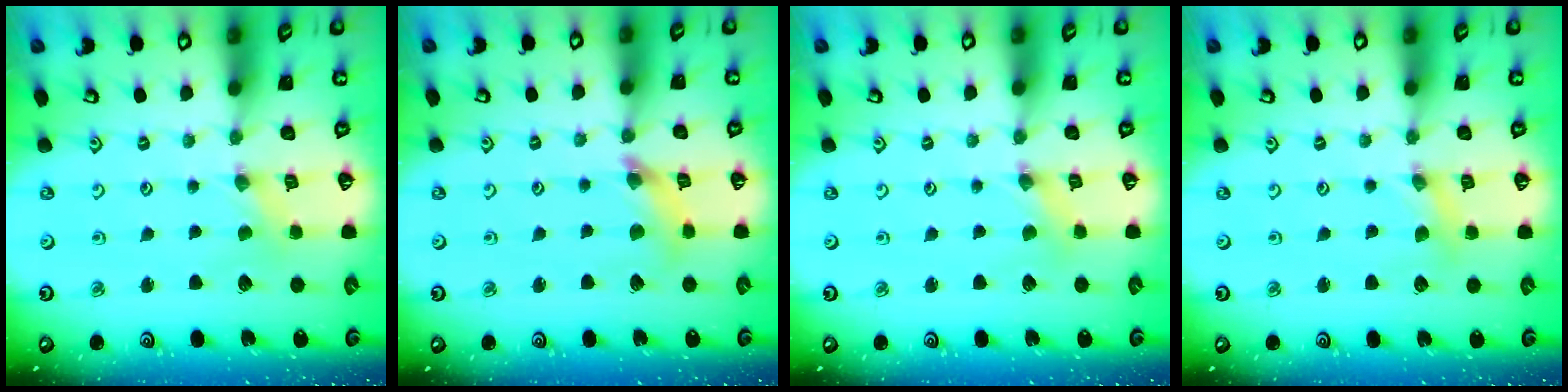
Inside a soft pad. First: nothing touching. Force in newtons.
{"total": 6.9, "press": 6.8, "slide": 0.8}
{"total": 1.6, "press": 1.6, "slide": 0.3}
{"total": 2.5, "press": 2.4, "slide": 0.3}